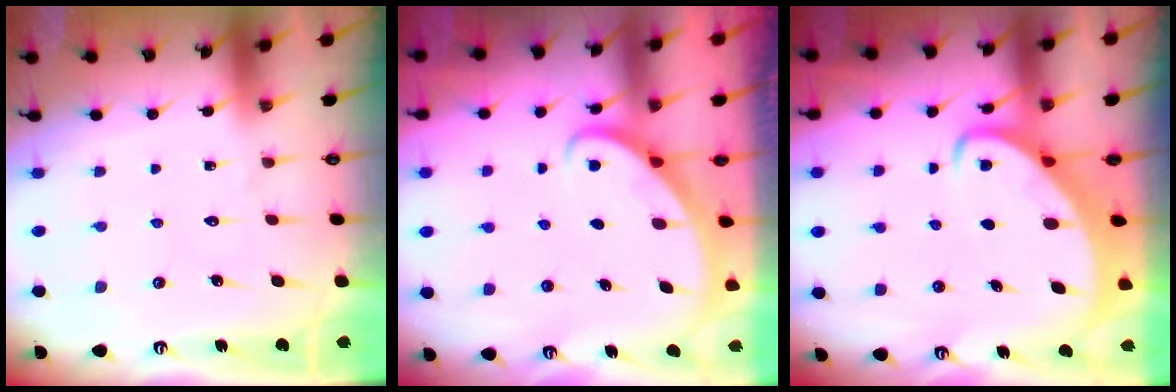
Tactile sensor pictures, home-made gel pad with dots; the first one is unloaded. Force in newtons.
{"total": 2.8, "press": 2.8, "slide": 0.2}
{"total": 3.3, "press": 3.2, "slide": 0.3}